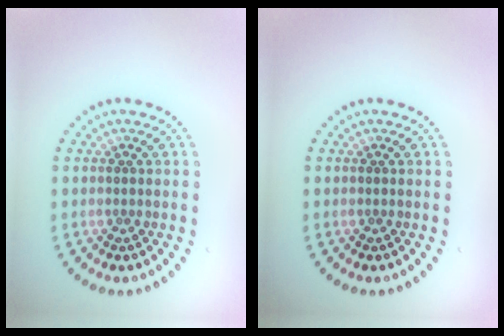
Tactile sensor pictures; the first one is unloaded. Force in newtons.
{"total": 0.0}